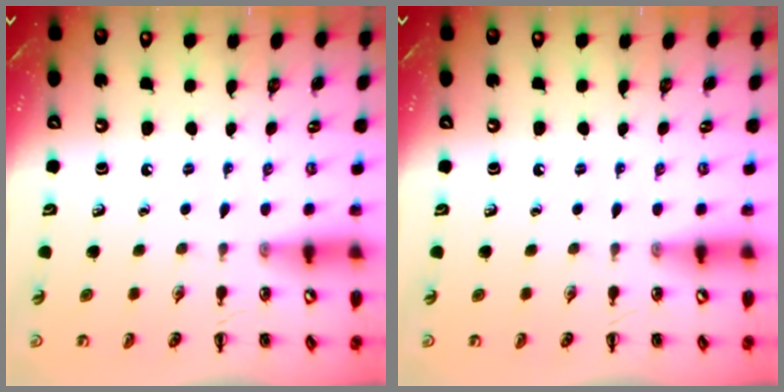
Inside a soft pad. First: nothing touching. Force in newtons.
{"total": 0.0}